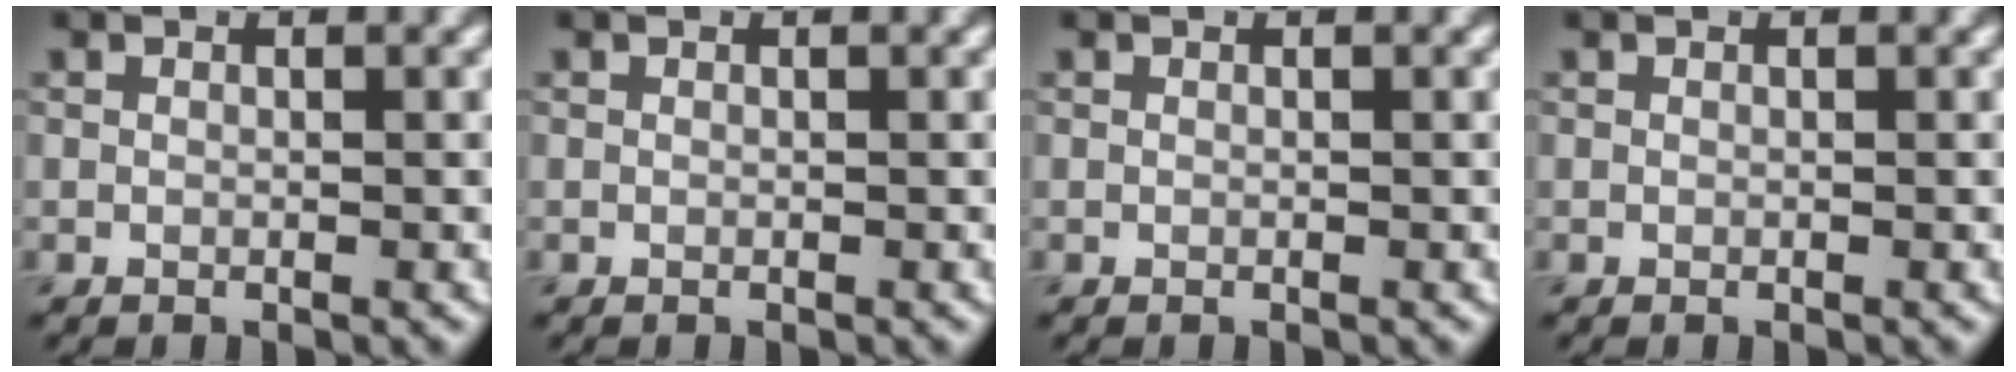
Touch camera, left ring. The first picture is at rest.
{"total": 0.0}
{"total": 0.0}
{"total": 0.0}